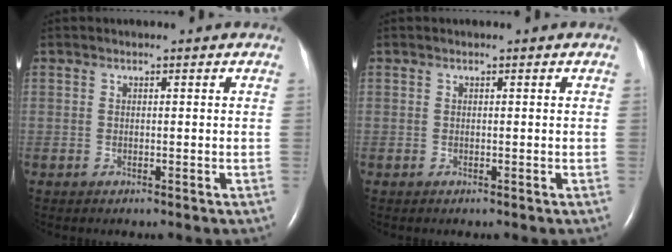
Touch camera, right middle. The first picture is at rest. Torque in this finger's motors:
{"motor_torque": [-0.05, 0.06, 0.00, 0.00]}